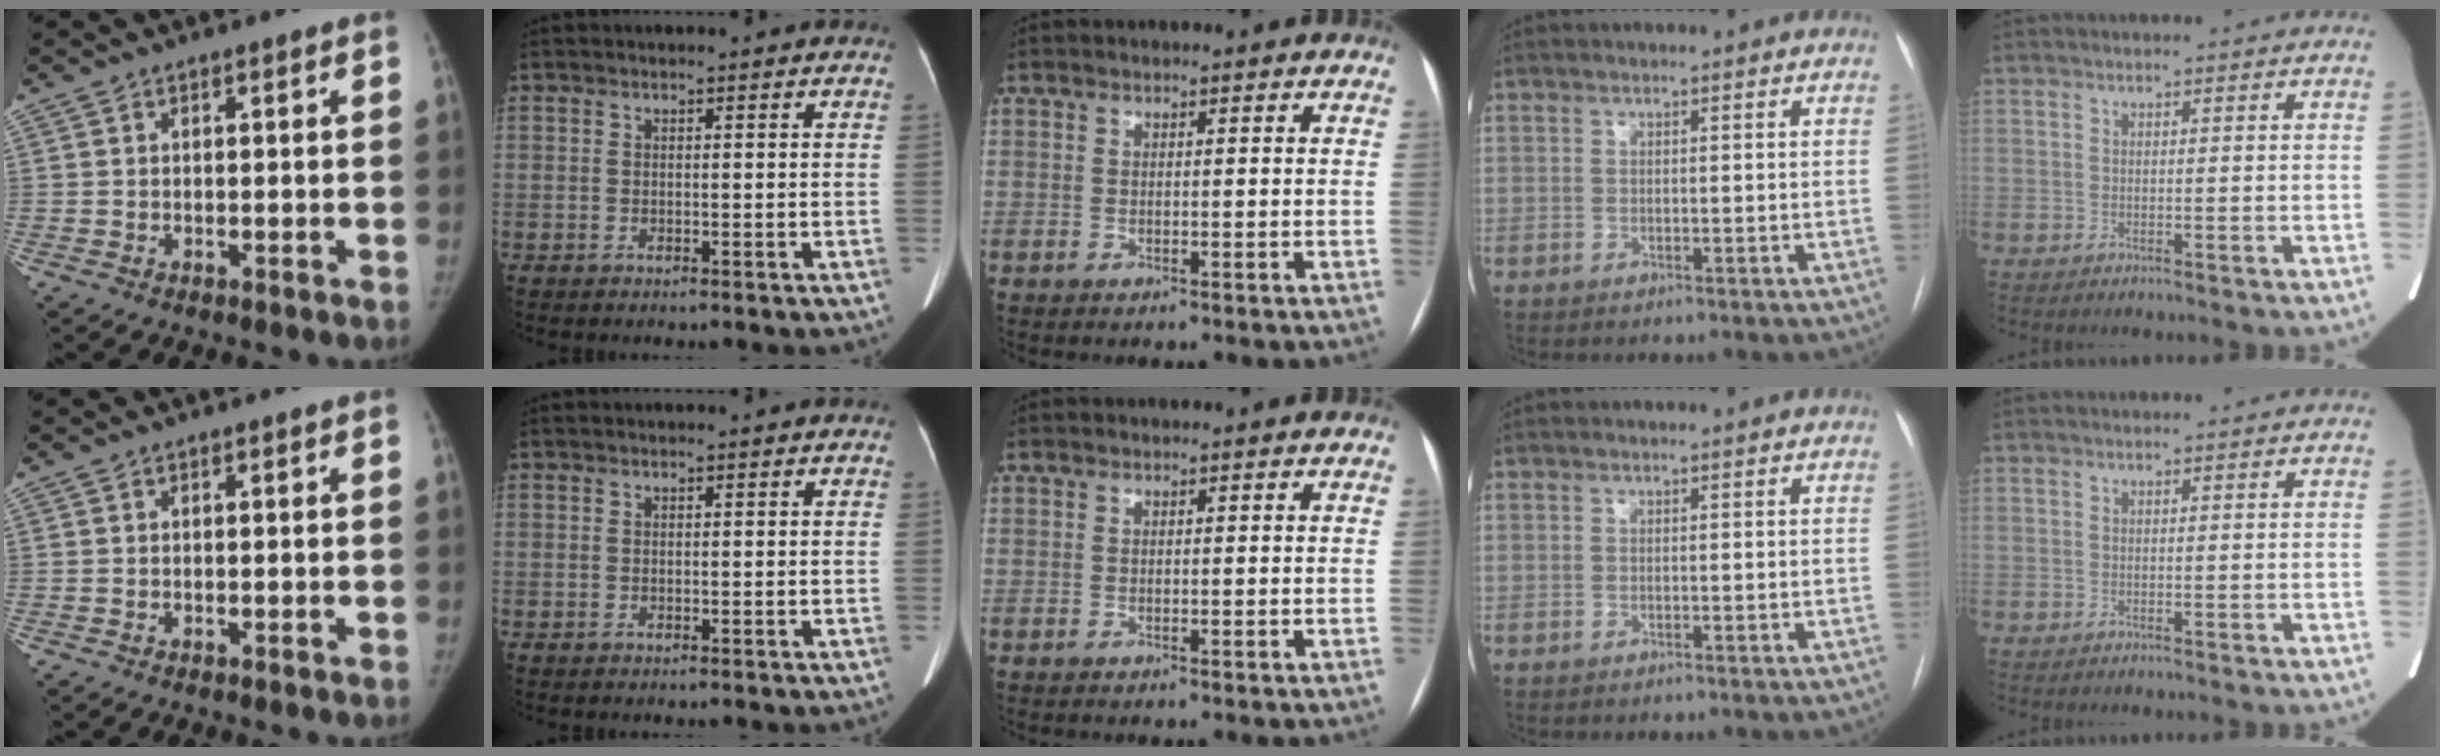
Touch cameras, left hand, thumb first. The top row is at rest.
{}